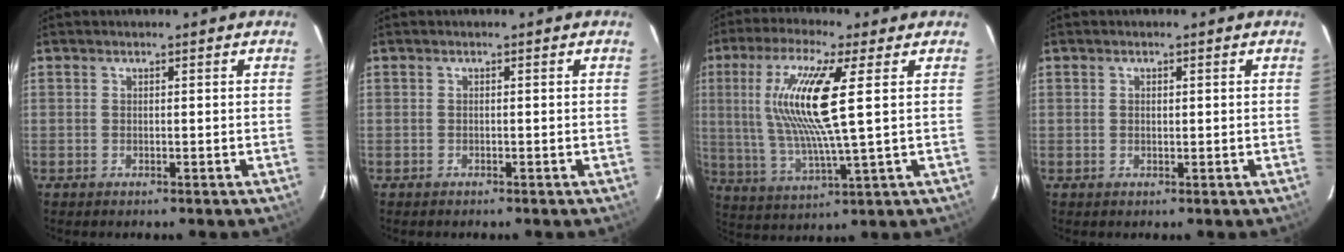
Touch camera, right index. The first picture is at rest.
{"total": 0.0}
{"total": 14.8, "force": [3.4, 1.2, 14.3], "torque": [-0.273, -0.002, 0.071]}
{"total": 0.8, "force": [0.3, 0.4, 0.6], "torque": [-0.010, 0.003, 0.005]}